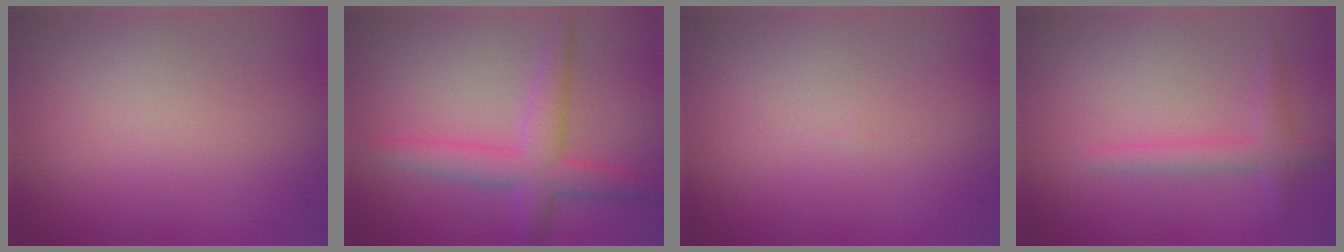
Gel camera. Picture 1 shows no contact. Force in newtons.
{"total": 4.0, "press": 4.0, "slide": 0.2}
{"total": 0.0}
{"total": 1.9, "press": 1.9, "slide": 0.1}